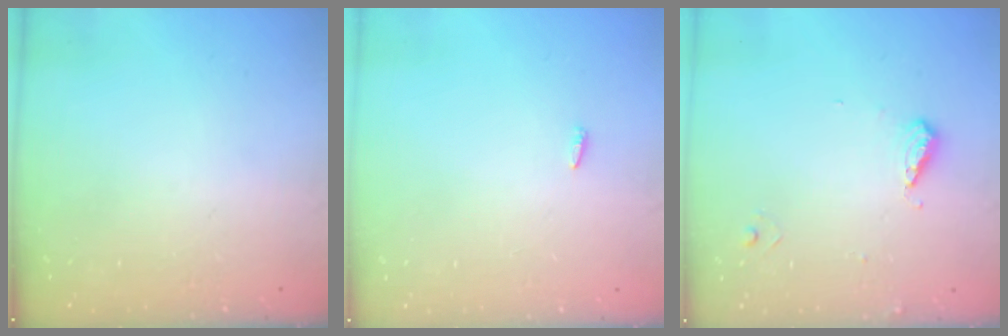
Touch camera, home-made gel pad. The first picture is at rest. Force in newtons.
{"total": 1.8, "press": 1.7, "slide": 0.6}
{"total": 5.0, "press": 4.9, "slide": 0.6}